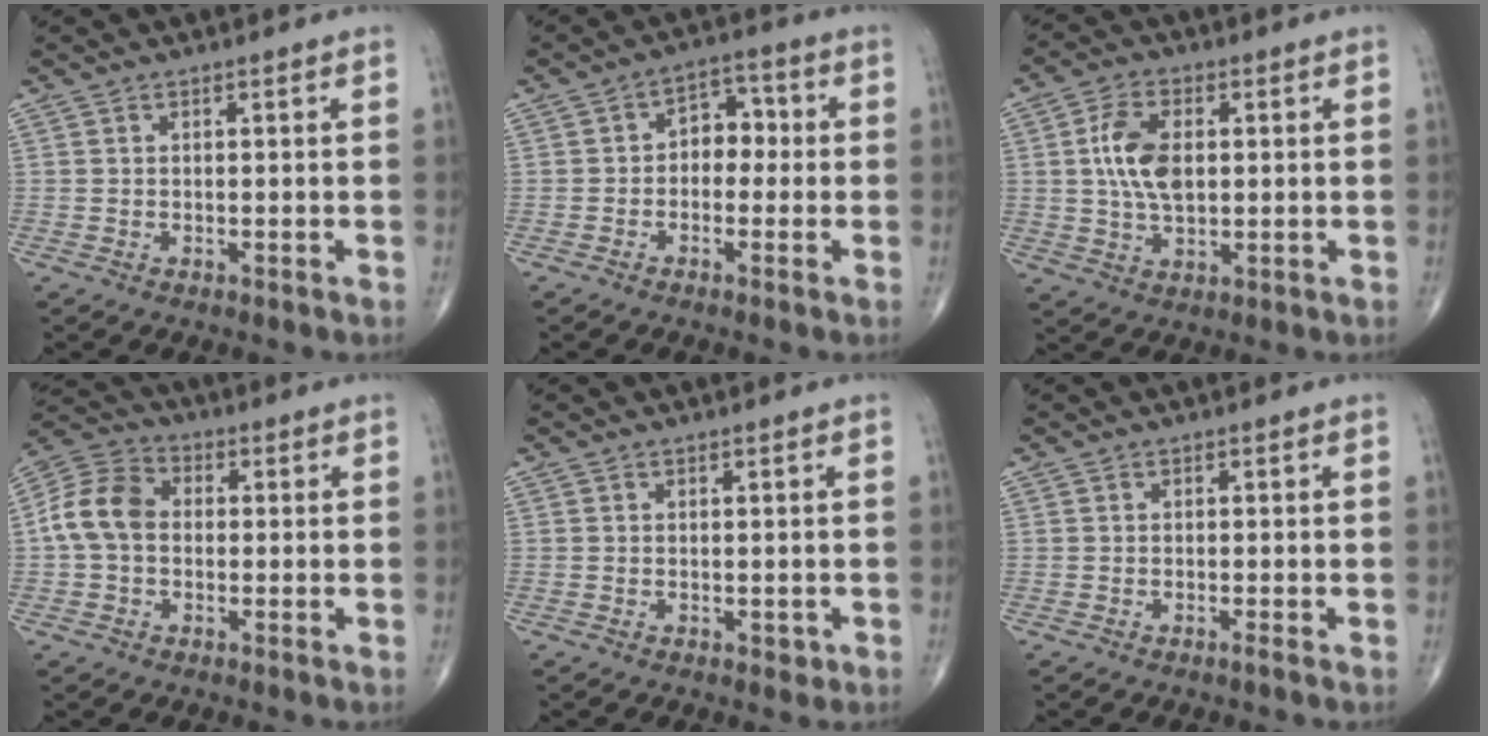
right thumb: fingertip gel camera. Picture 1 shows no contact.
{"total": 5.9, "force": [-0.5, 4.3, 4.0], "torque": [-0.025, 0.028, -0.024]}
{"total": 9.1, "force": [1.1, 5.2, 7.4], "torque": [-0.138, 0.000, 0.022]}
{"total": 9.7, "force": [-0.1, 7.3, 6.3], "torque": [-0.117, 0.031, -0.014]}
{"total": 1.0, "force": [-0.2, 0.7, 0.7], "torque": [-0.003, -0.001, -0.002]}
{"total": 0.6, "force": [-0.4, -0.1, 0.4], "torque": [-0.008, -0.001, -0.009]}